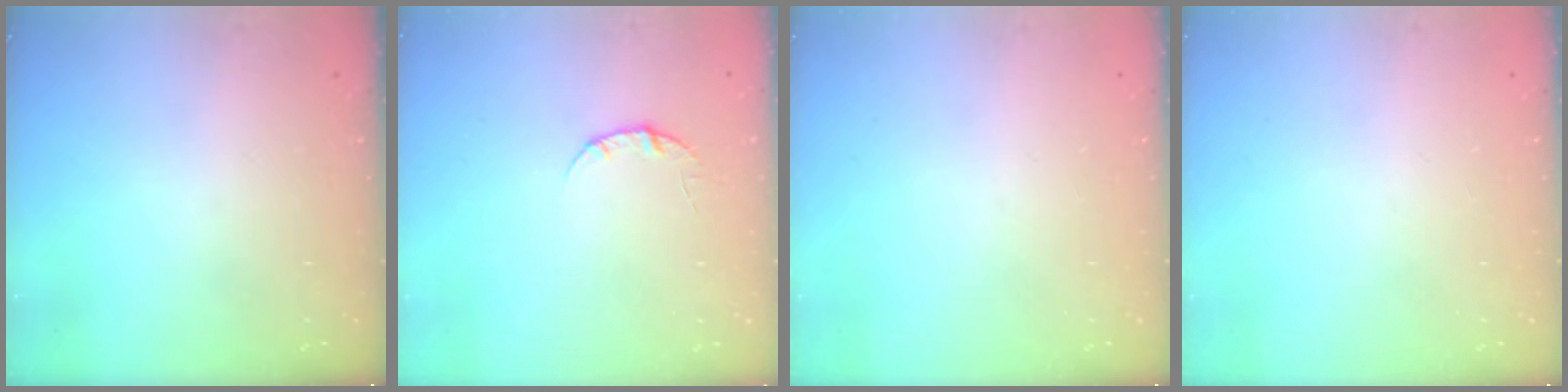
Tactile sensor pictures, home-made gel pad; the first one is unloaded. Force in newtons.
{"total": 3.4, "press": 3.4, "slide": 0.4}
{"total": 0.0}
{"total": 0.0}